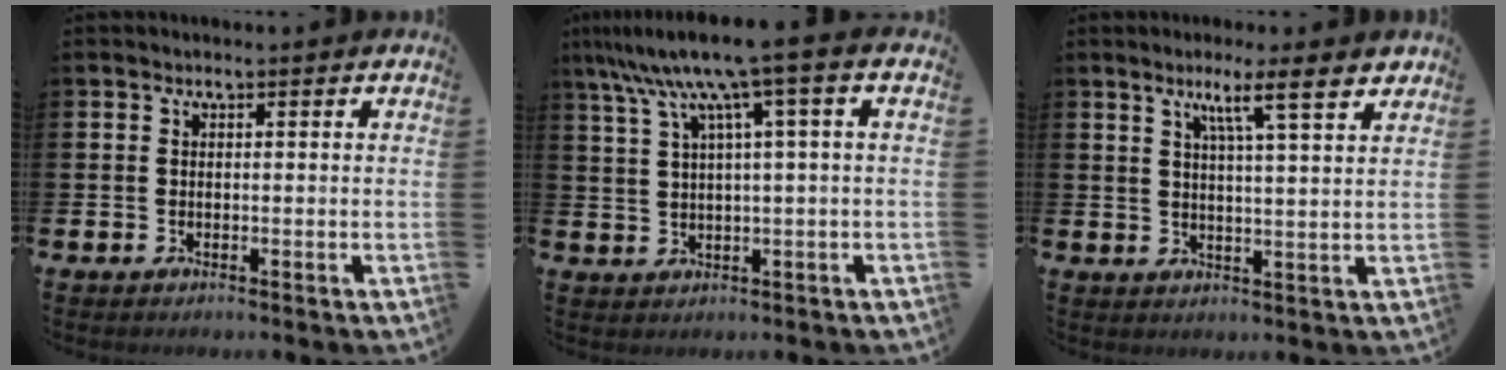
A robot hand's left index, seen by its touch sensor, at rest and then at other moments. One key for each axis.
{"total": 8.6, "fx": 4.0, "fy": 0.3, "fz": 7.6, "tx": -0.166, "ty": -0.008, "tz": 0.065}
{"total": 6.4, "fx": 4.8, "fy": 0.4, "fz": 4.2, "tx": -0.064, "ty": -0.030, "tz": 0.073}